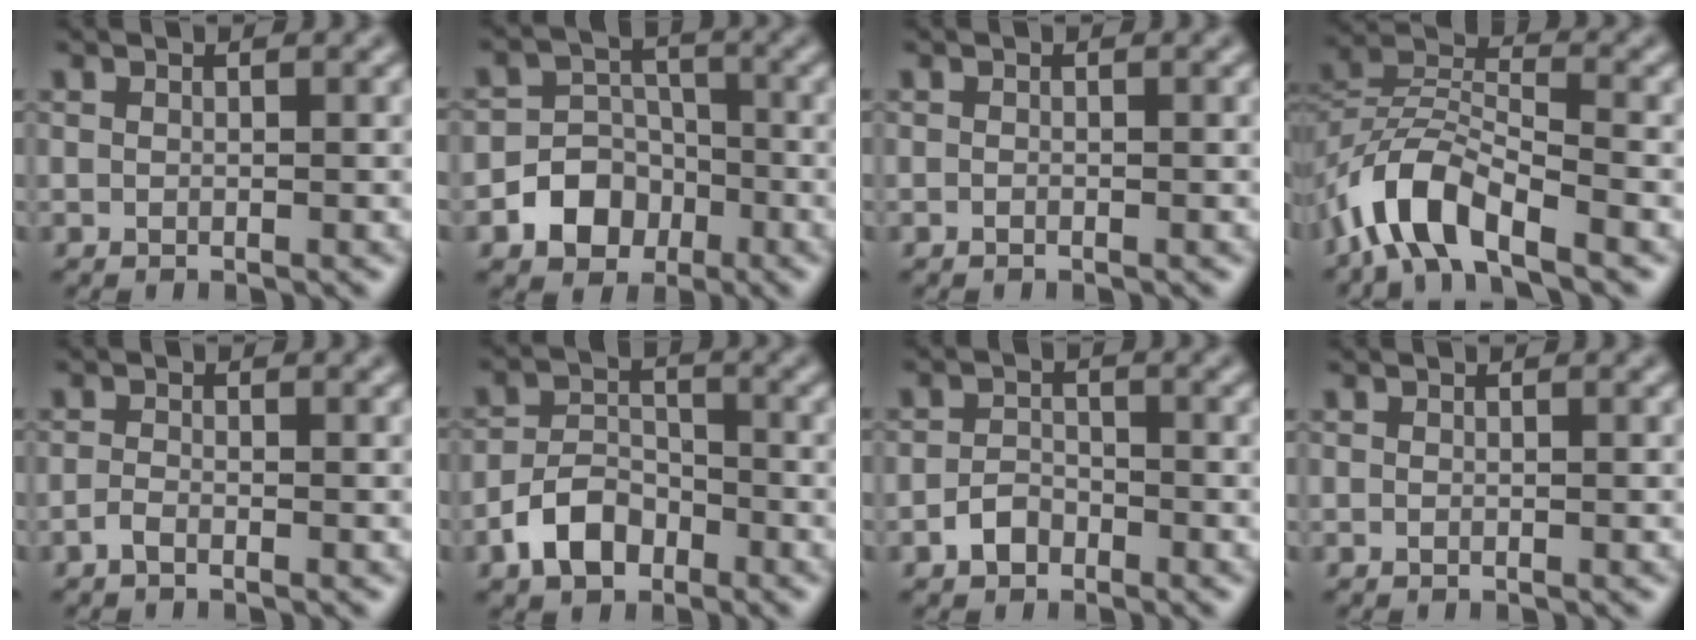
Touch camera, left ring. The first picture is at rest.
{"total": 5.5, "force": [-2.5, 4.5, 1.9], "torque": [0.000, 0.002, -0.064]}
{"total": 0.0}
{"total": 7.2, "force": [-4.8, 2.8, 4.5], "torque": [-0.078, 0.003, -0.099]}
{"total": 1.0, "force": [-0.7, 0.3, 0.6], "torque": [-0.015, 0.001, -0.017]}
{"total": 4.3, "force": [-2.5, 2.8, 2.2], "torque": [-0.037, 0.003, -0.053]}
{"total": 2.1, "force": [-1.4, 1.4, 0.9], "torque": [-0.012, 0.006, -0.030]}
{"total": 0.0}